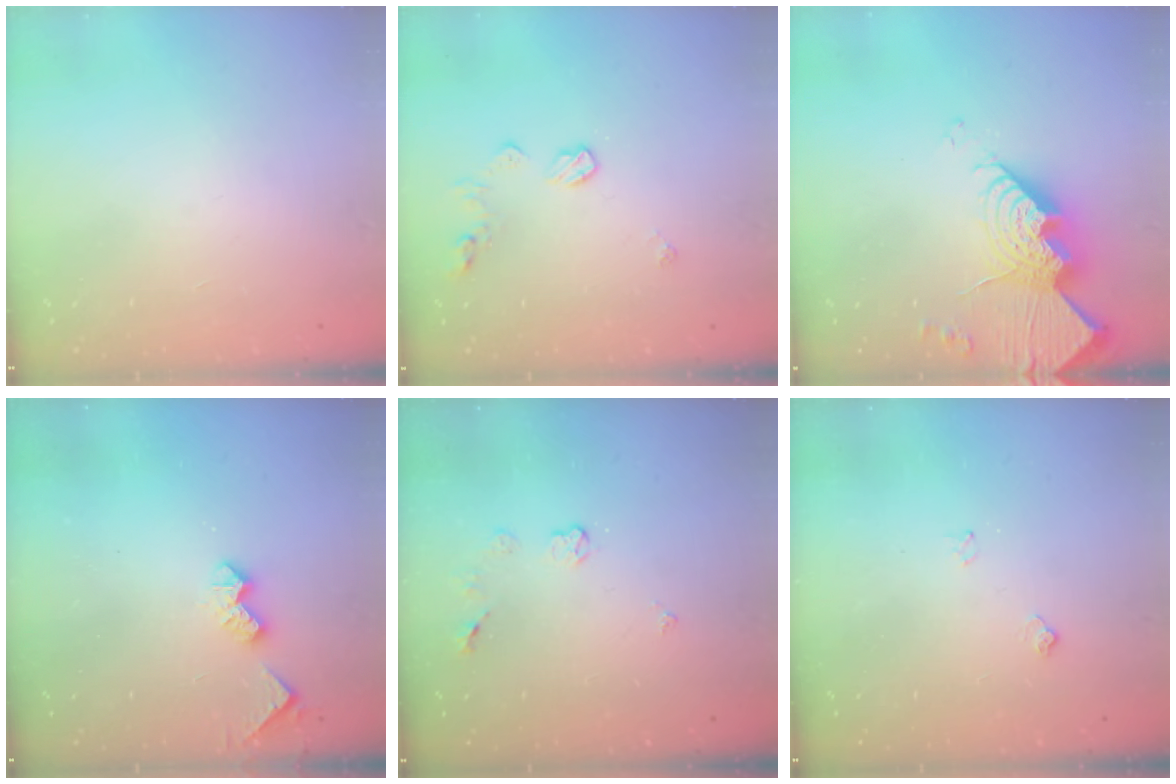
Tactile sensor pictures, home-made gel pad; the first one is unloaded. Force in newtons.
{"total": 7.1, "press": 7.1, "slide": 0.4}
{"total": 21.9, "press": 21.8, "slide": 2.2}
{"total": 5.6, "press": 5.6, "slide": 0.7}
{"total": 4.3, "press": 4.3, "slide": 0.5}
{"total": 5.8, "press": 5.7, "slide": 0.8}